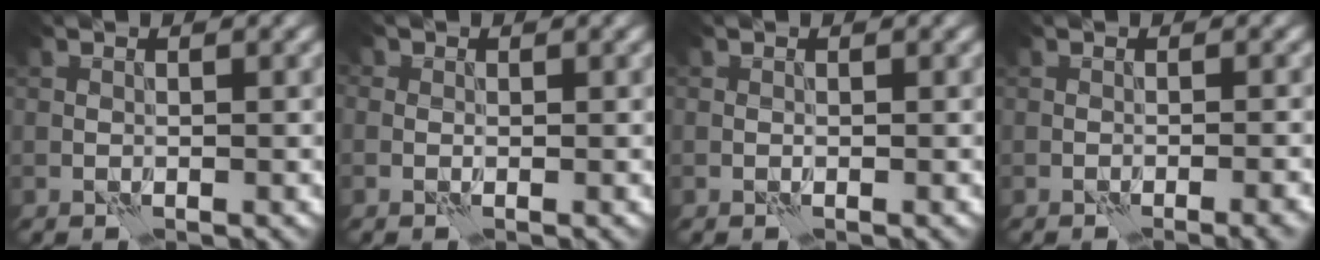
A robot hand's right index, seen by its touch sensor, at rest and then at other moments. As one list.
[{"total": 0.6, "force": [0.1, 0.5, 0.3], "torque": [-0.004, -0.002, -0.002]}, {"total": 0.0}, {"total": 2.7, "force": [-1.7, 0.5, 2.1], "torque": [-0.025, 0.011, -0.023]}]